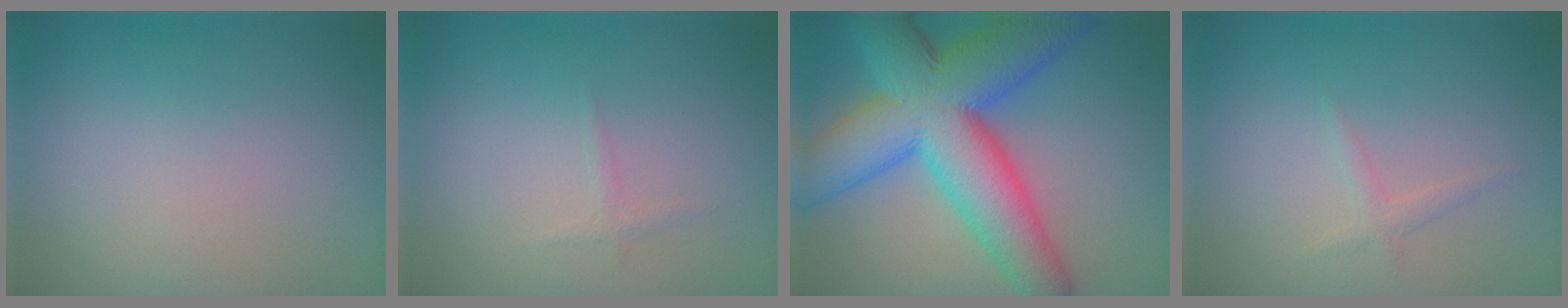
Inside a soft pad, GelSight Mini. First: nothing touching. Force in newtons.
{"total": 0.7, "press": 0.7, "slide": 0.0}
{"total": 14.6, "press": 14.6, "slide": 0.3}
{"total": 1.1, "press": 1.1, "slide": 0.0}